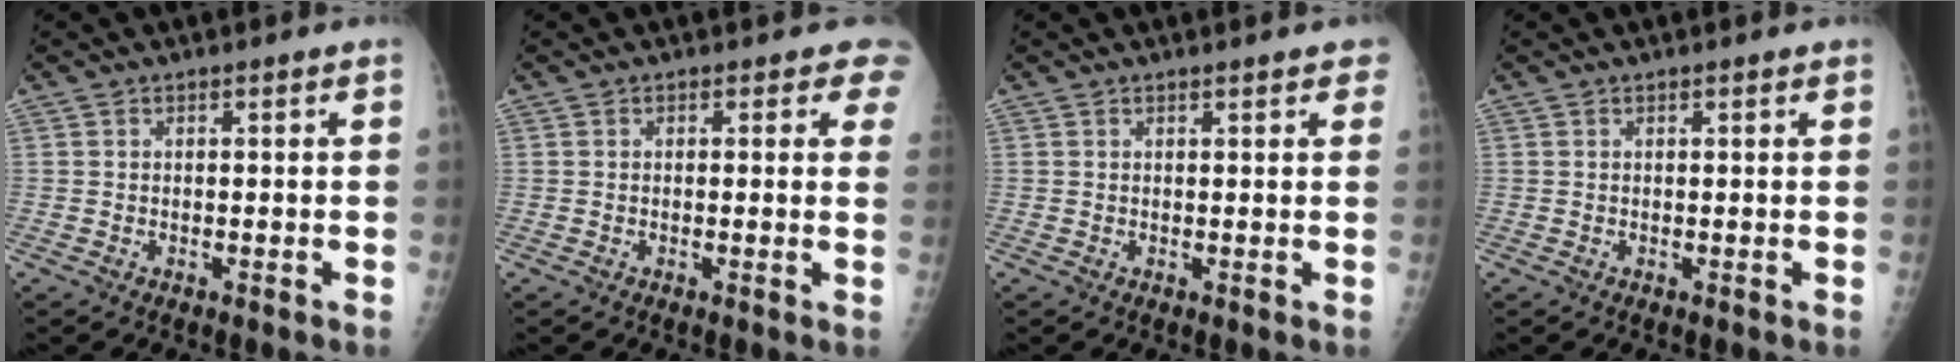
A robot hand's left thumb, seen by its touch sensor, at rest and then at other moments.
{"total": 3.1, "force": [2.4, 1.6, 1.2], "torque": [0.015, -0.009, 0.010]}
{"total": 3.3, "force": [2.4, 0.9, 2.1], "torque": [-0.010, 0.003, 0.027]}
{"total": 1.0, "force": [0.7, 0.2, 0.6], "torque": [-0.006, 0.001, 0.010]}